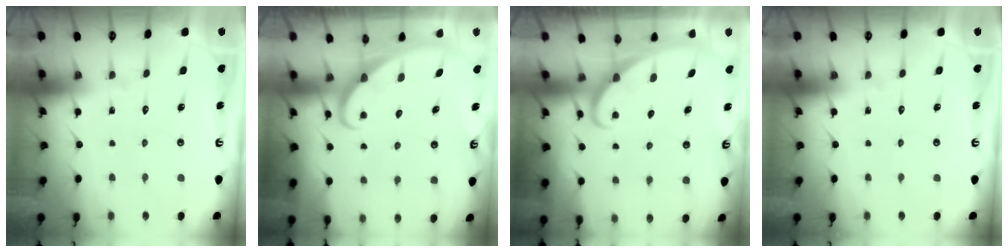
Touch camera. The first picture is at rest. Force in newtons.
{"total": 2.1, "press": 2.1, "slide": 0.1}
{"total": 1.8, "press": 1.8, "slide": 0.1}
{"total": 0.0}